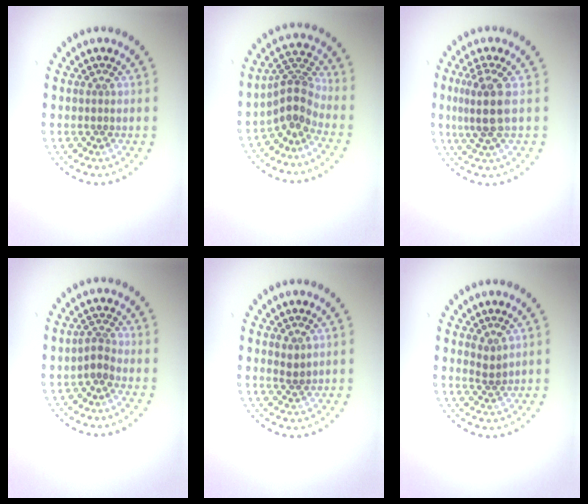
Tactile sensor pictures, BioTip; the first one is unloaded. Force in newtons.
{"total": 3.3, "press": 2.3, "slide": 2.4}
{"total": 3.4, "press": 2.8, "slide": 1.8}
{"total": 1.7, "press": 1.2, "slide": 1.2}
{"total": 0.9, "press": 0.8, "slide": 0.4}
{"total": 1.1, "press": 0.8, "slide": 0.8}